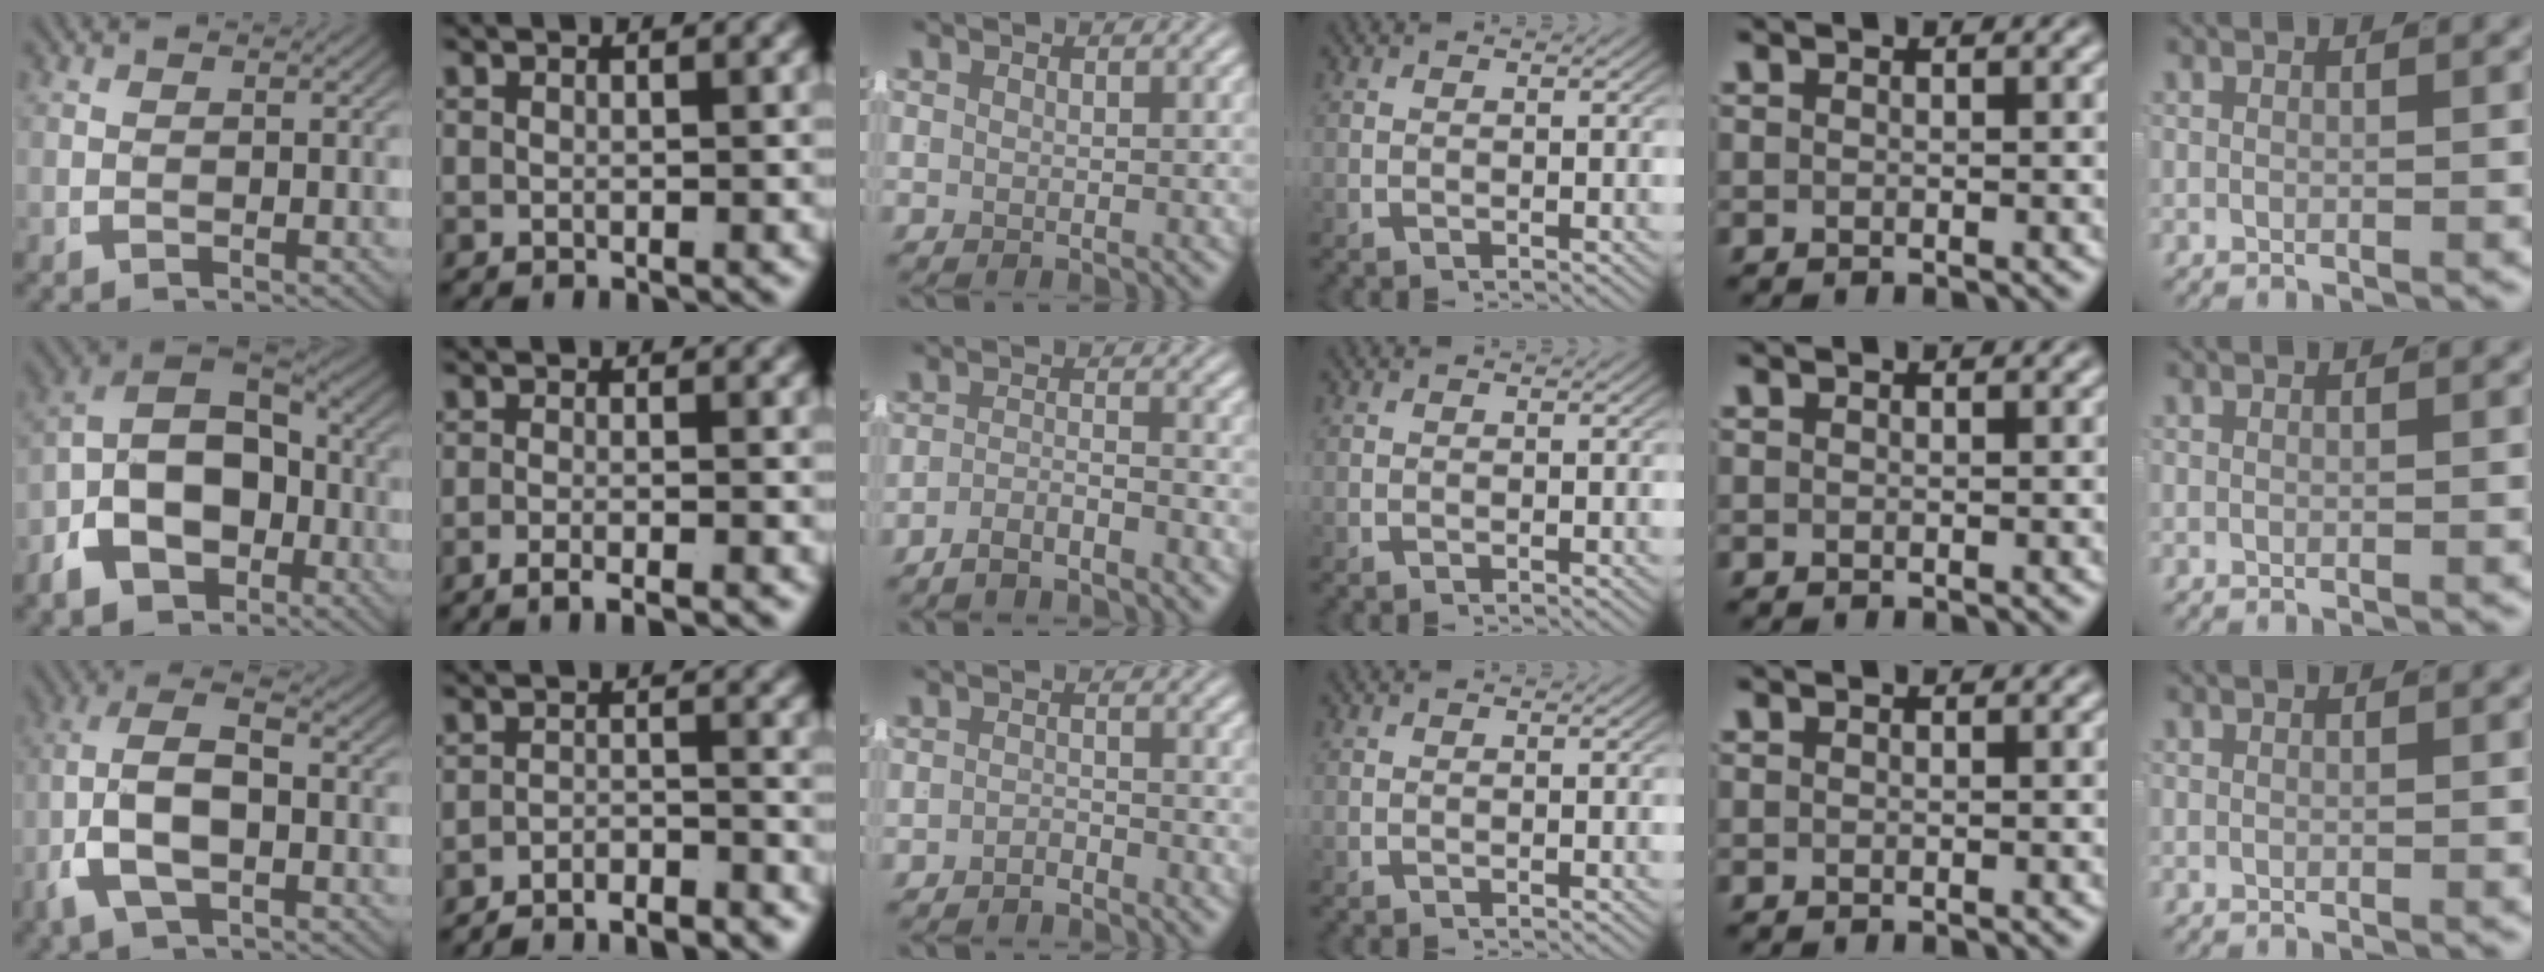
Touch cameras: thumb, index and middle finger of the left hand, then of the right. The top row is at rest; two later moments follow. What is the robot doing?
{"motion": "lift_and_place", "object": "shorts"}